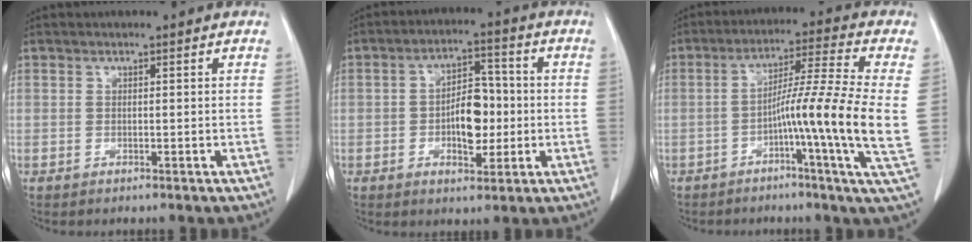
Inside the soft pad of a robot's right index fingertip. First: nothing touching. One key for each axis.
{"total": 7.7, "fx": -1.2, "fy": 3.9, "fz": 6.6, "tx": -0.110, "ty": 0.015, "tz": -0.015}
{"total": 13.3, "fx": -1.7, "fy": -1.9, "fz": 13.0, "tx": -0.211, "ty": -0.001, "tz": -0.040}